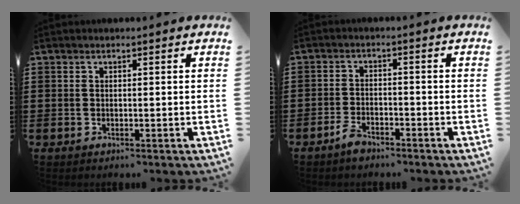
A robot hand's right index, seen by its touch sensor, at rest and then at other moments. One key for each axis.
{"total": 2.7, "fx": -2.4, "fy": 0.9, "fz": 1.0, "tx": -0.027, "ty": 0.004, "tz": -0.049}